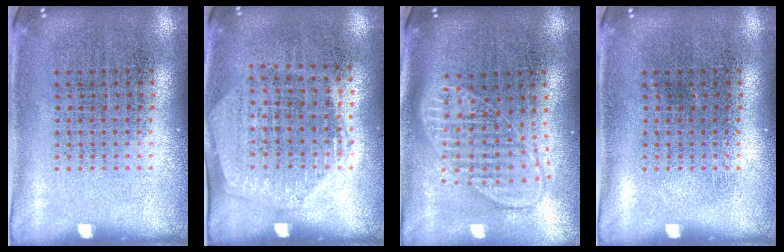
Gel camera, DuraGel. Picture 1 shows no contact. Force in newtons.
{"total": 1.4, "press": 1.2, "slide": 0.8}
{"total": 1.9, "press": 1.6, "slide": 1.1}
{"total": 0.0}